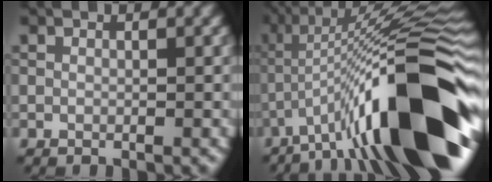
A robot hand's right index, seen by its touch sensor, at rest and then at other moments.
{"total": 18.1, "force": [-6.4, 4.8, 16.3], "torque": [-0.249, 0.026, -0.108]}